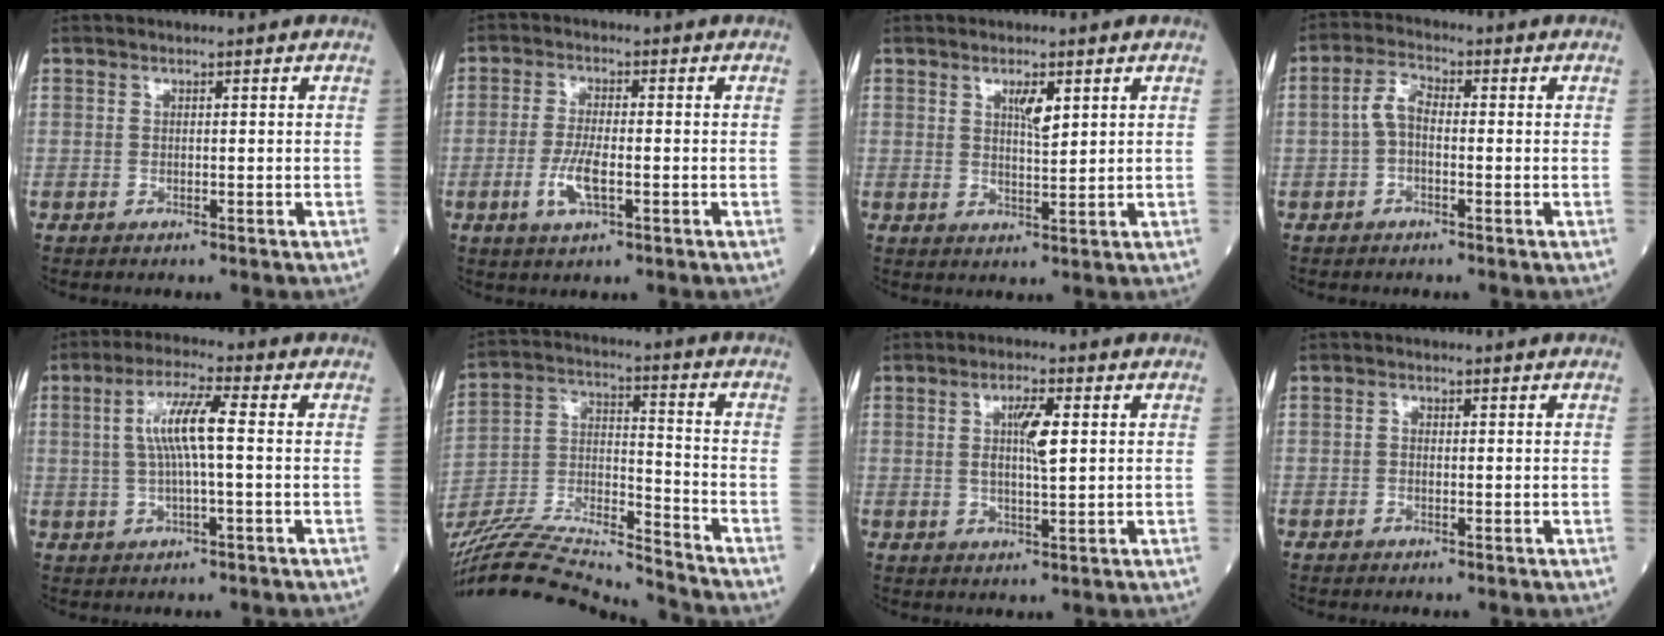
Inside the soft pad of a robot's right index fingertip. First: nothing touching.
{"total": 5.1, "force": [-1.6, 1.2, 4.7], "torque": [-0.098, -0.005, -0.029]}
{"total": 3.4, "force": [1.7, 0.7, 2.9], "torque": [-0.051, -0.001, 0.030]}
{"total": 3.9, "force": [-0.4, 1.8, 3.4], "torque": [-0.068, 0.012, -0.012]}
{"total": 7.1, "force": [0.7, 0.5, 7.0], "torque": [-0.140, 0.012, 0.012]}
{"total": 20.5, "force": [-19.6, -0.1, 5.9], "torque": [-0.130, -0.002, -0.336]}
{"total": 5.2, "force": [1.1, 0.8, 5.0], "torque": [-0.091, 0.003, 0.021]}
{"total": 0.5, "force": [-0.1, 0.4, 0.4], "torque": [-0.005, 0.002, -0.006]}